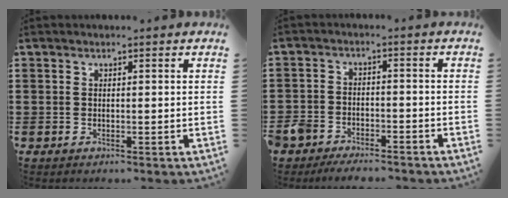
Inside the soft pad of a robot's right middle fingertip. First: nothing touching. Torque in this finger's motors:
{"motor_torque": [0.11, -0.16, 0.19, 0.07]}